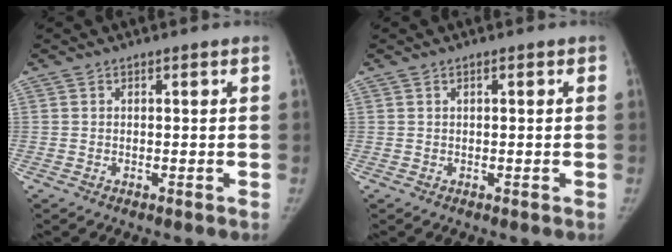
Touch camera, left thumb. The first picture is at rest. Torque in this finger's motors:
{"motor_torque": [-0.24, 0.00, -0.09, 0.72, -0.02]}